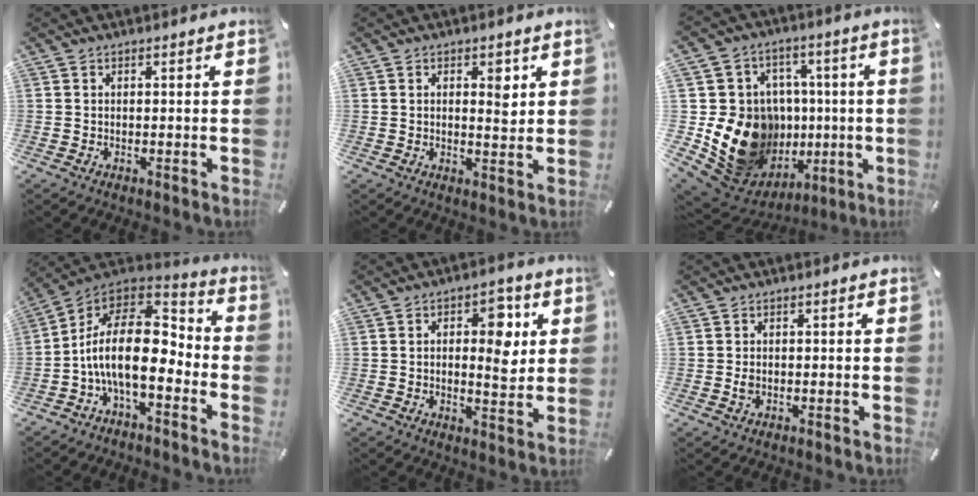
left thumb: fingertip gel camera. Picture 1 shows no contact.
{"total": 4.4, "force": [1.4, 2.4, 3.4], "torque": [-0.040, -0.007, 0.016]}
{"total": 20.9, "force": [-2.3, 18.2, 10.0], "torque": [-0.175, -0.009, 0.010]}
{"total": 18.9, "force": [-2.6, 9.9, 15.9], "torque": [-0.323, 0.003, -0.046]}
{"total": 9.7, "force": [2.3, 5.2, 7.8], "torque": [-0.097, -0.008, 0.031]}
{"total": 1.7, "force": [-0.3, 1.1, 1.2], "torque": [-0.023, 0.003, -0.007]}